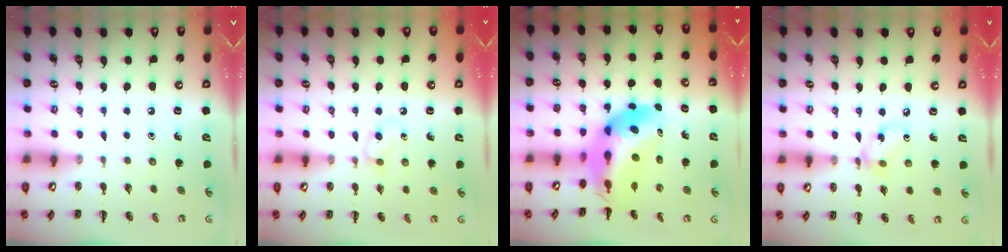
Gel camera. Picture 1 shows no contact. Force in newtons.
{"total": 3.7, "press": 3.4, "slide": 1.4}
{"total": 9.8, "press": 9.3, "slide": 3.3}
{"total": 6.4, "press": 6.4, "slide": 1.0}